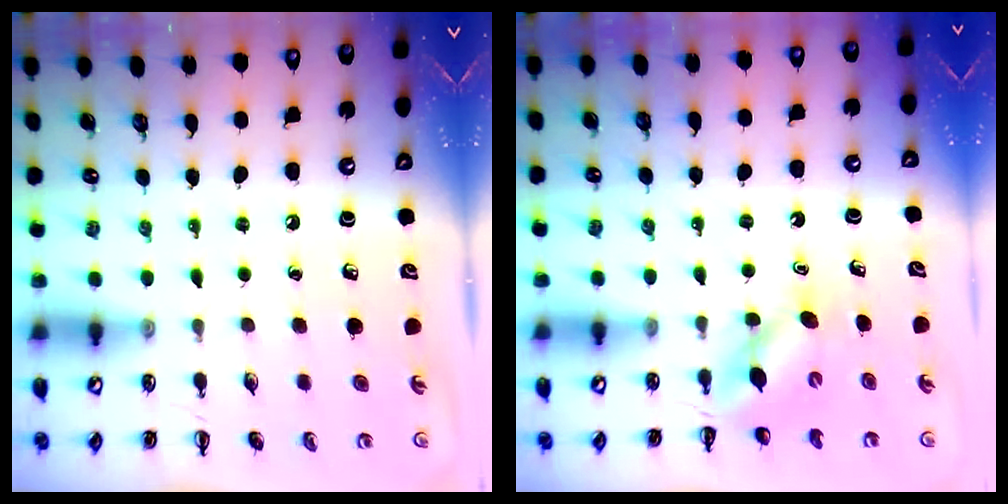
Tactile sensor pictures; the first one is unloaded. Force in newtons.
{"total": 4.7, "press": 4.6, "slide": 1.0}